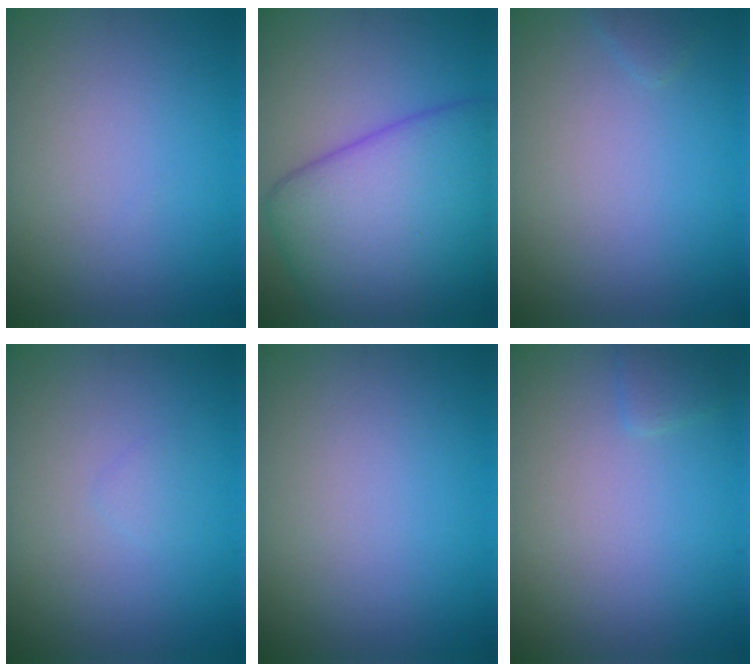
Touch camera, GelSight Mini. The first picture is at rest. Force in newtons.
{"total": 11.3, "press": 11.3, "slide": 0.4}
{"total": 0.6, "press": 0.6, "slide": 0.1}
{"total": 0.6, "press": 0.6, "slide": 0.1}
{"total": 0.0}
{"total": 1.0, "press": 1.0, "slide": 0.1}